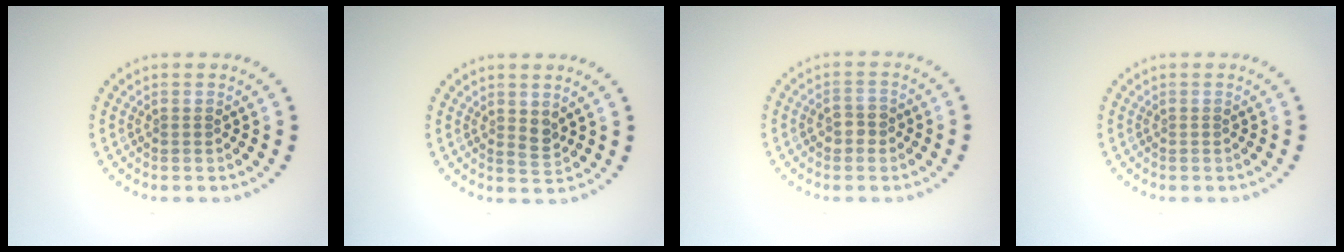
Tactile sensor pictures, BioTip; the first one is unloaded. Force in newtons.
{"total": 1.2, "press": 1.0, "slide": 0.6}
{"total": 1.7, "press": 1.6, "slide": 0.4}
{"total": 0.0}